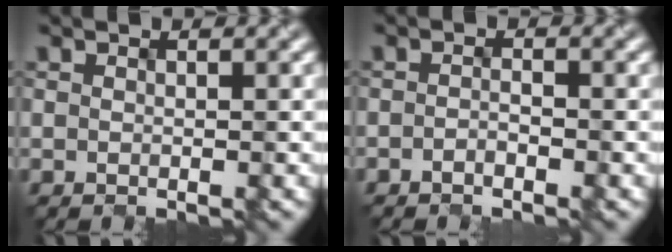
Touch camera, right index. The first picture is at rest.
{"total": 1.1, "force": [-0.9, 0.3, 0.7], "torque": [-0.013, 0.001, -0.021]}